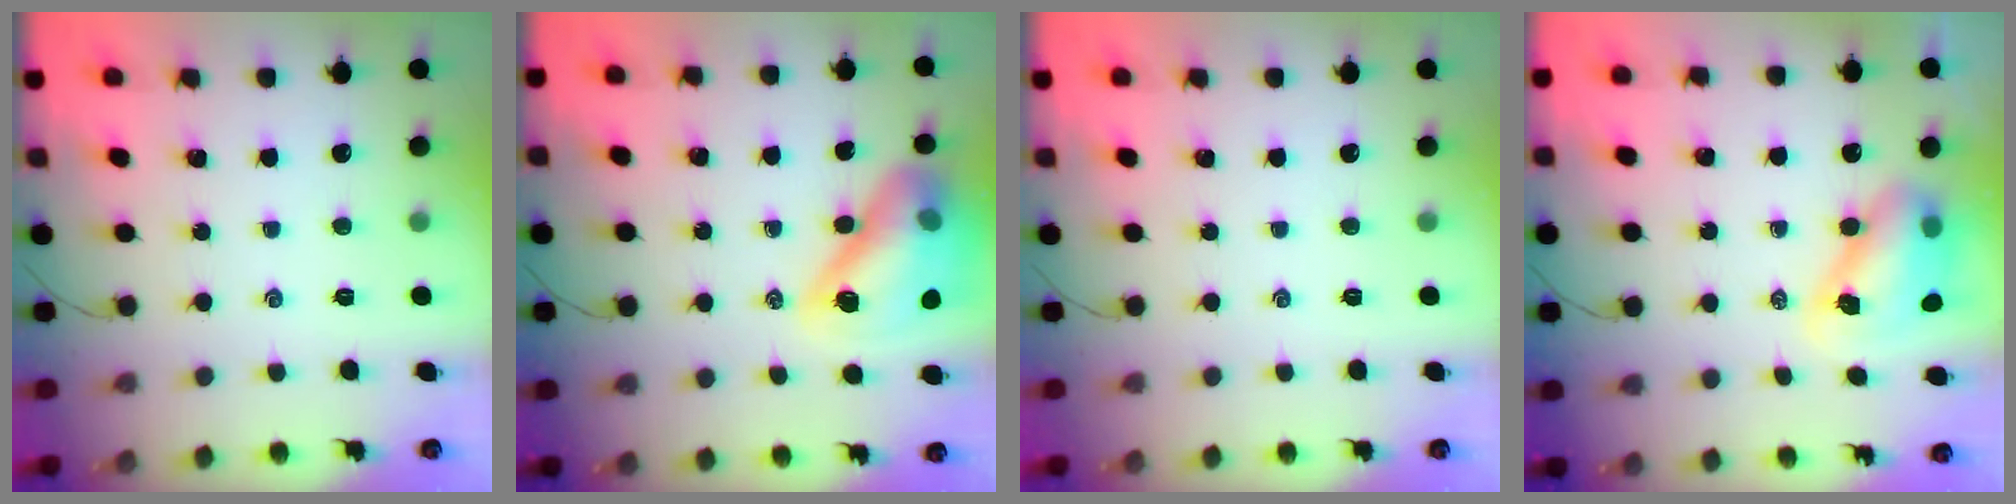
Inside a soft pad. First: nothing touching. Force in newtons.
{"total": 18.0, "press": 17.4, "slide": 4.6}
{"total": 0.0}
{"total": 9.1, "press": 8.7, "slide": 2.6}